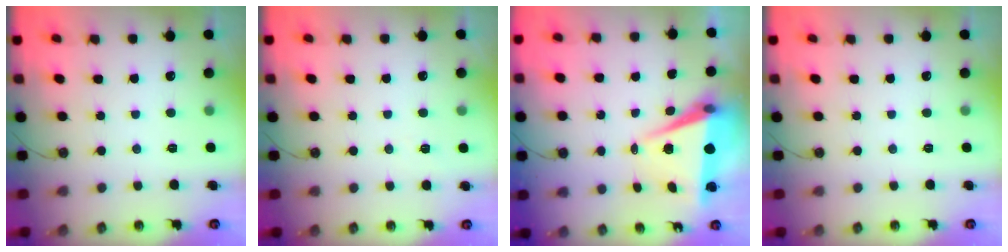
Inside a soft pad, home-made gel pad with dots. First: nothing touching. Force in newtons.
{"total": 2.4, "press": 1.7, "slide": 1.7}
{"total": 7.3, "press": 5.8, "slide": 4.4}
{"total": 0.0}